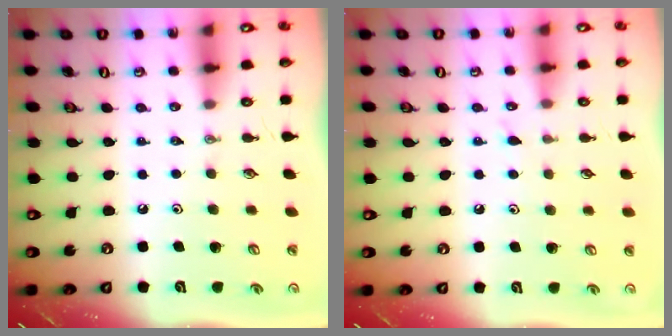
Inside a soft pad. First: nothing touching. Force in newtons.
{"total": 7.0, "press": 7.0, "slide": 0.7}